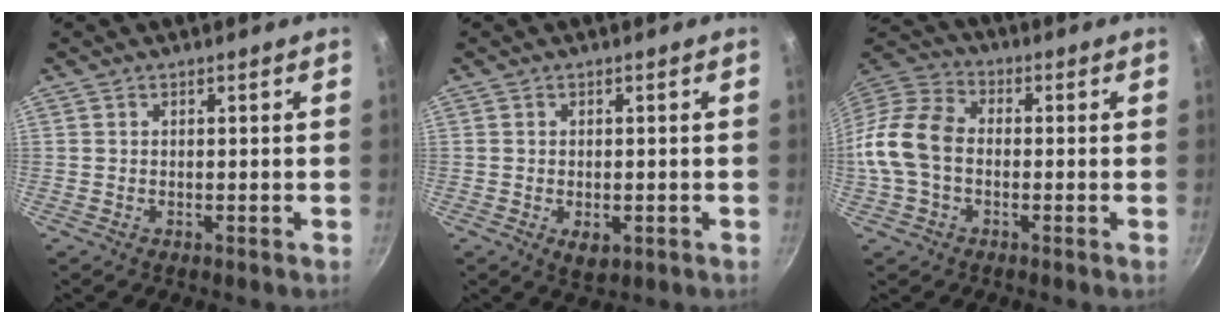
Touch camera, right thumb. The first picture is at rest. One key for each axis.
{"total": 3.7, "fx": -1.0, "fy": 2.2, "fz": 2.8, "tx": -0.040, "ty": -0.007, "tz": -0.011}
{"total": 12.3, "fx": -1.5, "fy": 8.8, "fz": 8.4, "tx": -0.146, "ty": 0.034, "tz": -0.050}